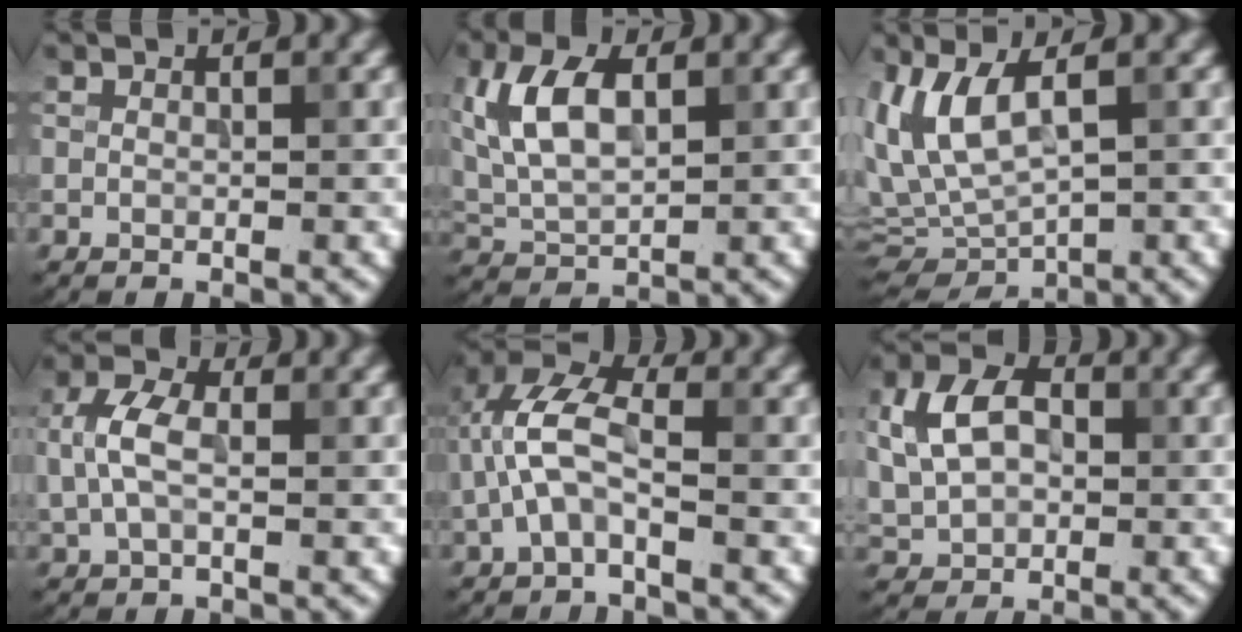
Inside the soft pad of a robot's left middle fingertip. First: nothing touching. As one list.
[{"total": 6.4, "force": [1.9, 3.4, 5.1], "torque": [-0.110, 0.011, 0.035]}, {"total": 7.8, "force": [1.8, 3.6, 6.7], "torque": [-0.153, -0.001, 0.038]}, {"total": 4.1, "force": [0.2, 2.5, 3.3], "torque": [-0.078, 0.007, 0.000]}, {"total": 5.4, "force": [-0.8, 2.6, 4.6], "torque": [-0.111, 0.020, -0.027]}, {"total": 6.1, "force": [0.9, 4.4, 4.1], "torque": [-0.088, 0.010, 0.012]}]